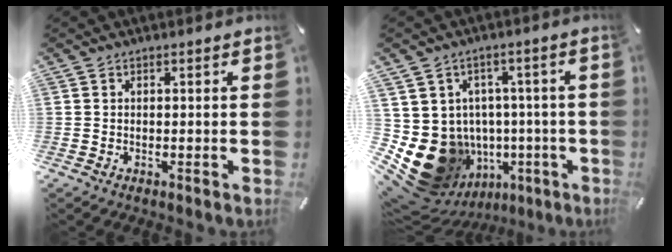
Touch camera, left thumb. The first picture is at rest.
{"total": 15.9, "force": [-3.8, 13.8, 7.0], "torque": [-0.129, -0.004, -0.034]}